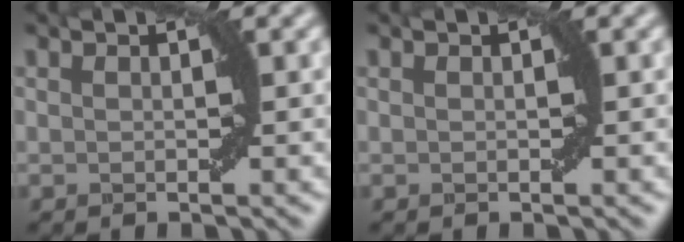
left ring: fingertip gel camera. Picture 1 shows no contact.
{"total": 0.0}